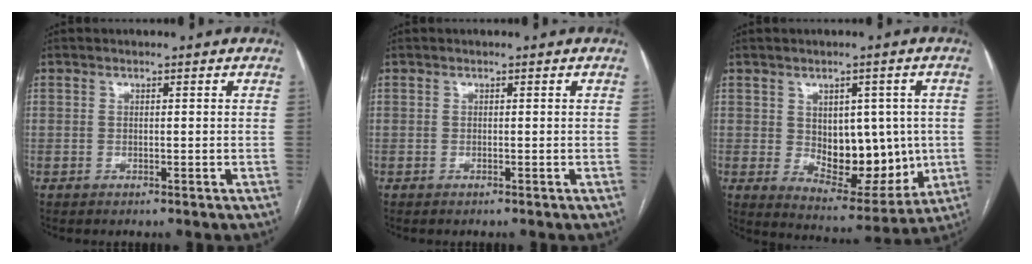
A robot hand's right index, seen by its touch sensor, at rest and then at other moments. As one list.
[{"total": 0.0}, {"total": 12.6, "force": [-0.1, 7.1, 10.5], "torque": [-0.140, -0.003, 0.023]}]